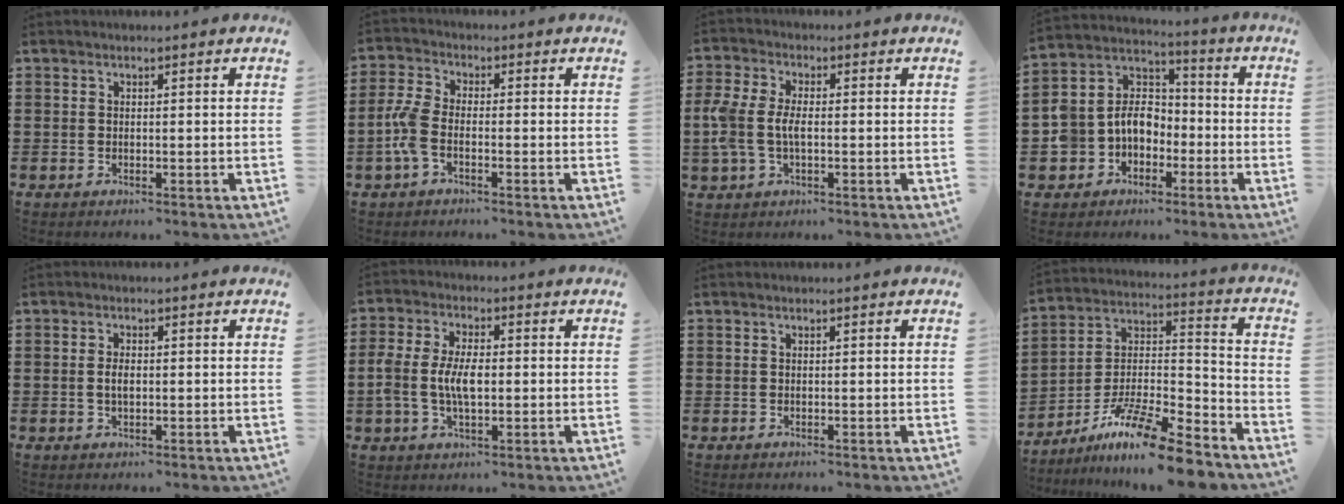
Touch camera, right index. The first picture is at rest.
{"total": 4.9, "force": [-1.8, 2.2, 3.9], "torque": [-0.104, -0.005, -0.042]}
{"total": 5.3, "force": [-0.6, 3.0, 4.3], "torque": [-0.117, -0.006, -0.021]}
{"total": 8.1, "force": [-2.4, 7.0, 3.3], "torque": [-0.106, 0.007, -0.051]}
{"total": 2.1, "force": [-0.1, 0.9, 1.9], "torque": [-0.036, 0.004, -0.003]}
{"total": 6.4, "force": [-0.6, 3.1, 5.5], "torque": [-0.131, -0.002, -0.019]}
{"total": 0.0}
{"total": 13.3, "force": [-10.6, 1.7, 7.8], "torque": [-0.136, 0.027, -0.200]}